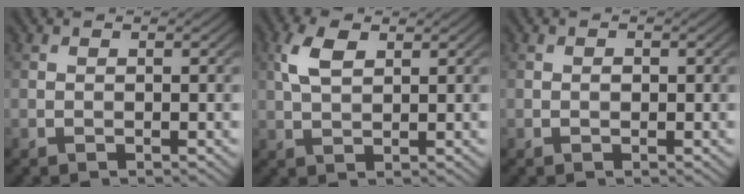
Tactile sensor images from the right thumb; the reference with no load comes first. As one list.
[{"total": 4.3, "force": [1.7, 2.1, 3.3], "torque": [-0.081, 0.009, 0.034]}, {"total": 0.7, "force": [0.0, 0.6, 0.4], "torque": [-0.006, -0.002, -0.003]}]